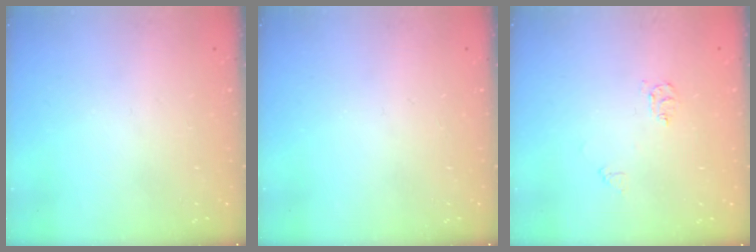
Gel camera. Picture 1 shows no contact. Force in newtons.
{"total": 0.0}
{"total": 5.5, "press": 5.4, "slide": 0.6}